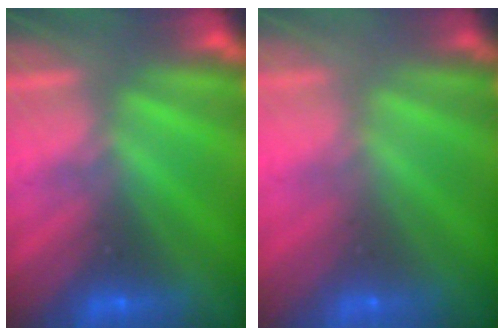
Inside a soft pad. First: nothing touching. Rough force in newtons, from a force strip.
{"total": 8.8}